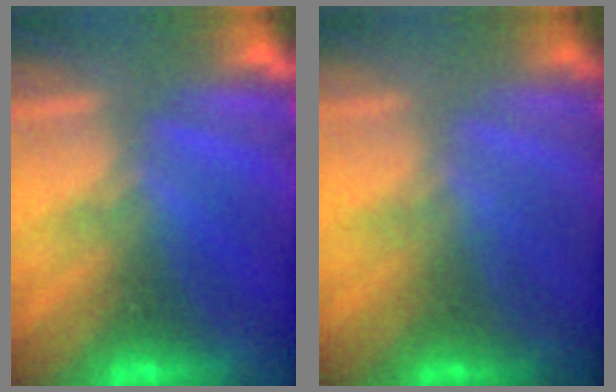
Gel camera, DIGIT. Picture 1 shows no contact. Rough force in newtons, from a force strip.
{"total": 1.4}